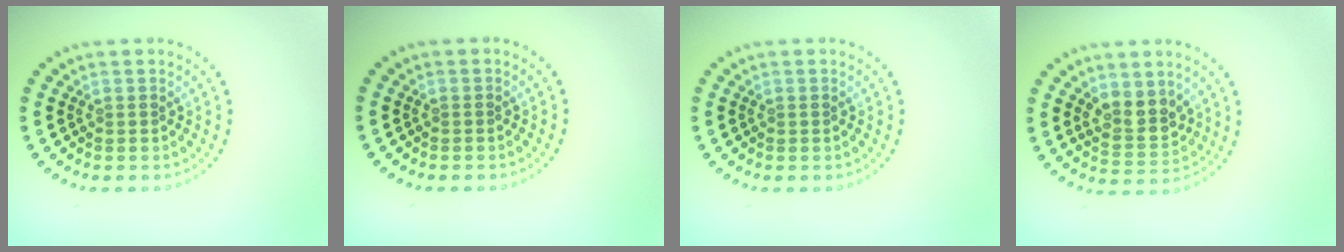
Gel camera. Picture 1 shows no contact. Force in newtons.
{"total": 0.0}
{"total": 0.0}
{"total": 3.1, "press": 2.9, "slide": 1.2}